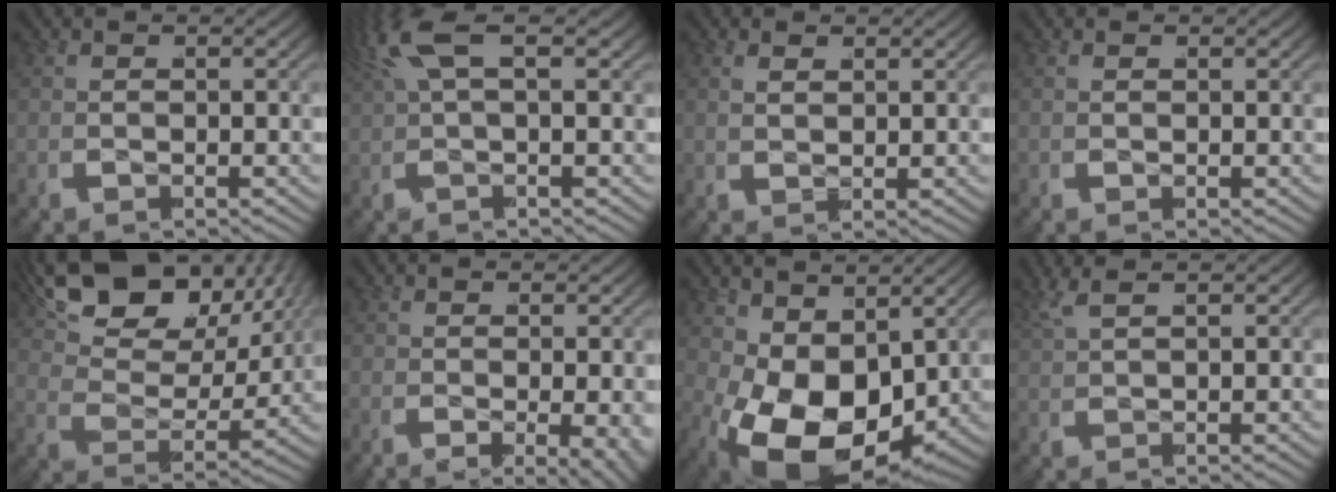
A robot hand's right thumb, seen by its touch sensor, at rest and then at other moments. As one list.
[{"total": 4.0, "force": [2.0, 0.7, 3.4], "torque": [-0.071, 0.024, 0.030]}, {"total": 1.2, "force": [1.0, 0.3, 0.6], "torque": [-0.006, 0.002, 0.017]}, {"total": 0.0}, {"total": 12.5, "force": [4.6, 7.6, 8.8], "torque": [-0.167, 0.012, 0.056]}, {"total": 4.0, "force": [-1.0, 1.8, 3.4], "torque": [-0.060, -0.021, -0.006]}, {"total": 11.4, "force": [-2.1, 7.5, 8.3], "torque": [-0.175, -0.057, -0.011]}, {"total": 1.9, "force": [1.7, -0.7, 0.4], "torque": [-0.009, 0.015, 0.030]}]